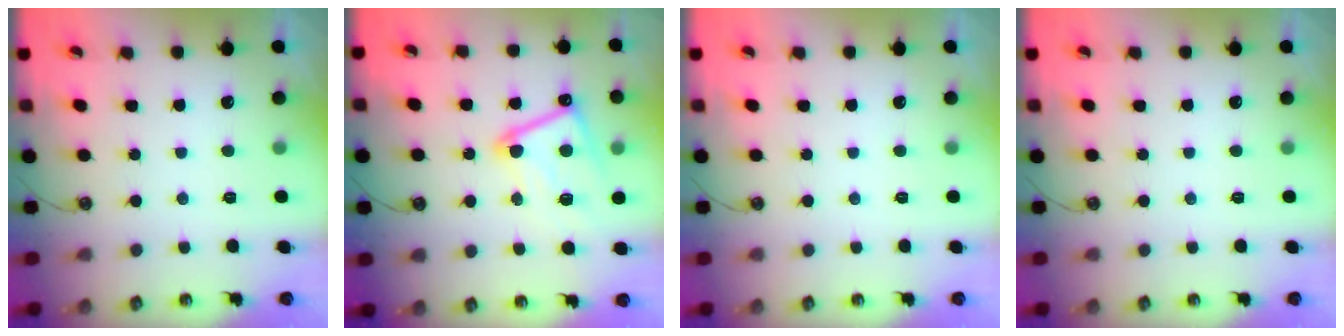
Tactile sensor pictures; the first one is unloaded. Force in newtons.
{"total": 11.9, "press": 11.8, "slide": 0.7}
{"total": 0.0}
{"total": 0.0}